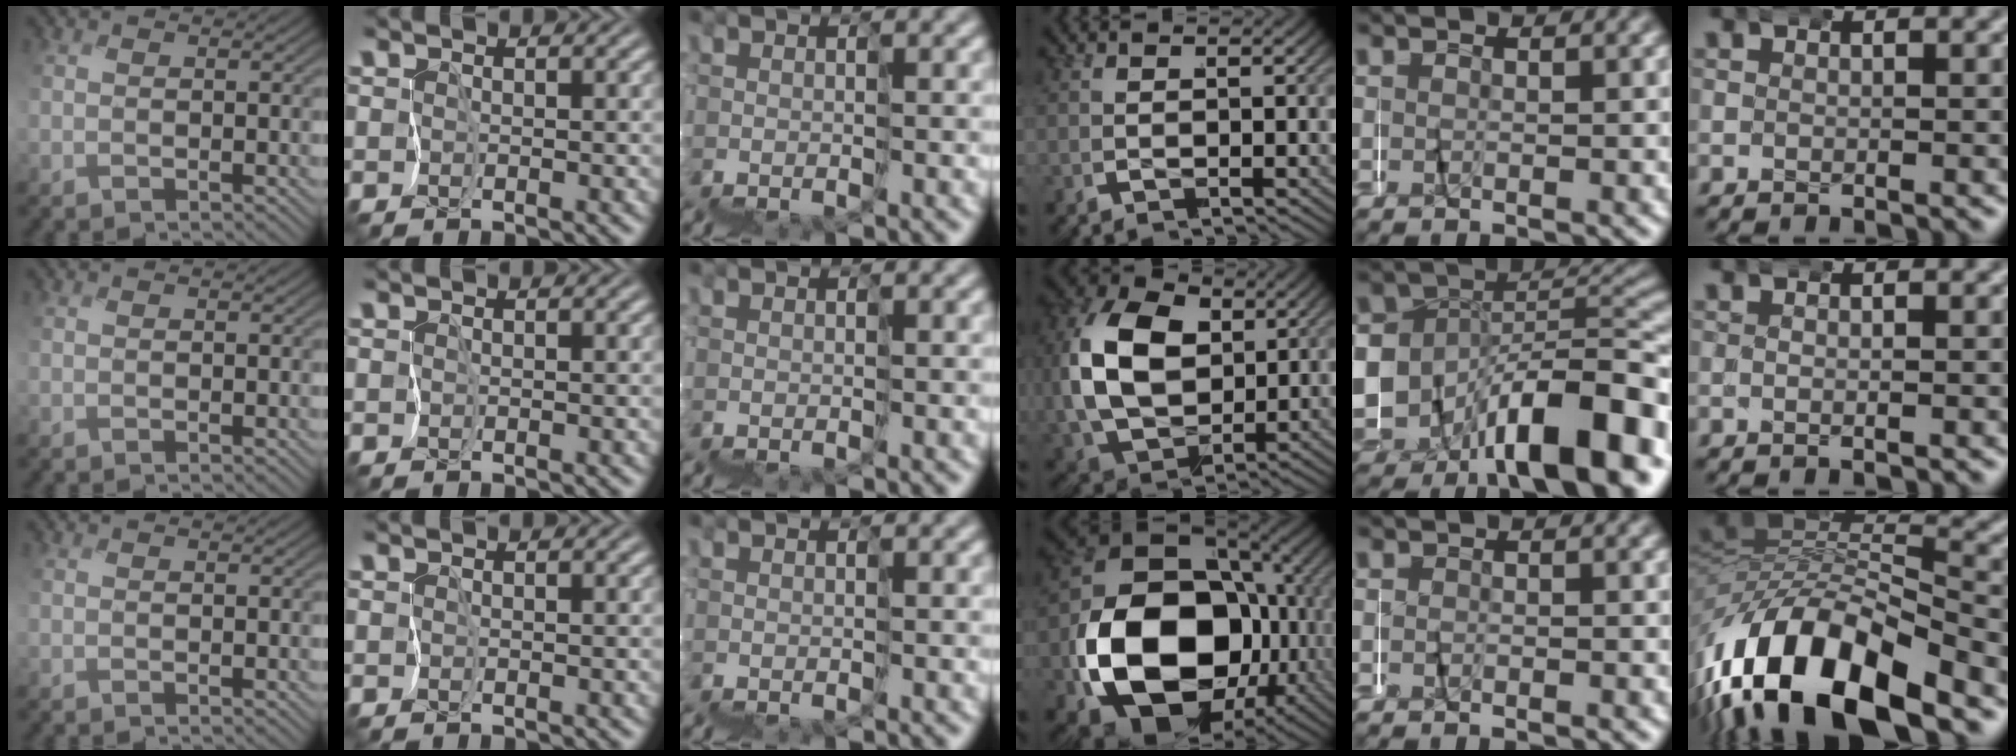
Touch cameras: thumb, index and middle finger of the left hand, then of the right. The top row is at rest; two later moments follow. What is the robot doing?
{"motion": "wrap", "object": "napkin"}